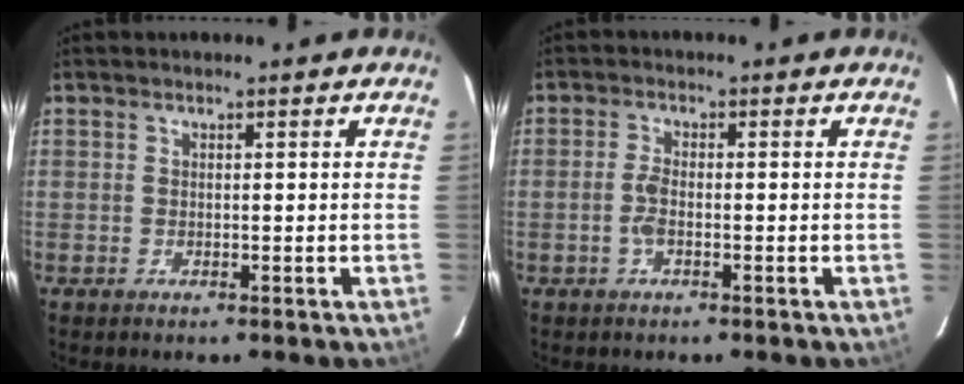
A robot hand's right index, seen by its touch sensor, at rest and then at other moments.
{"total": 2.8, "force": [-0.9, 1.0, 2.4], "torque": [-0.056, 0.002, -0.019]}